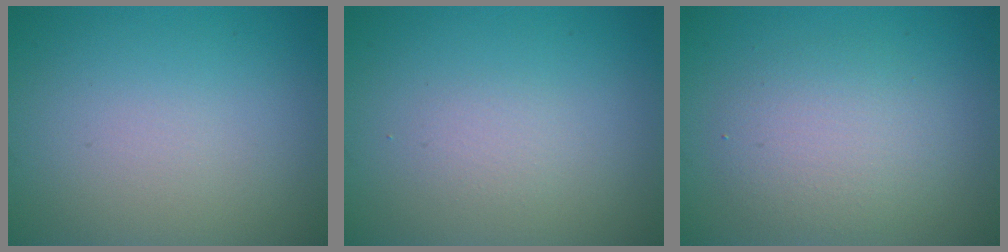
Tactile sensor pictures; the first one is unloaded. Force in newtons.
{"total": 1.1, "press": 1.1, "slide": 0.1}
{"total": 3.5, "press": 3.5, "slide": 0.1}